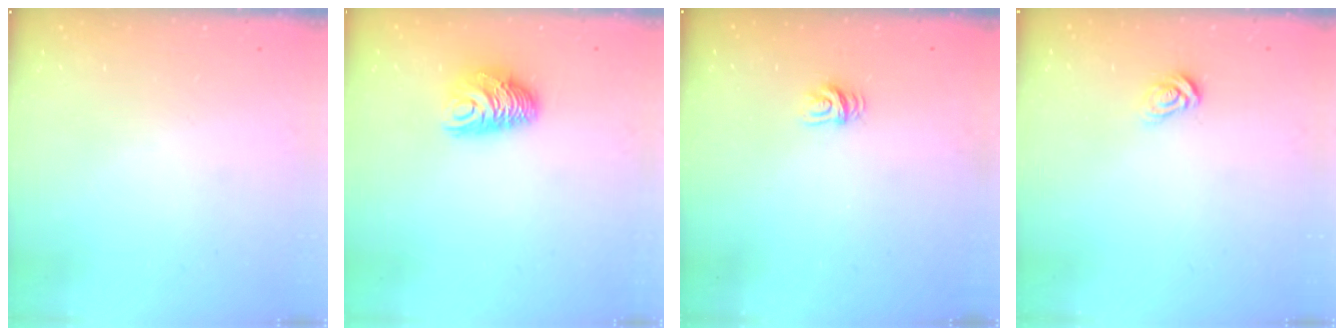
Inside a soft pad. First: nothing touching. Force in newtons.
{"total": 9.4, "press": 9.3, "slide": 0.6}
{"total": 4.3, "press": 4.3, "slide": 0.3}
{"total": 4.9, "press": 4.9, "slide": 0.2}